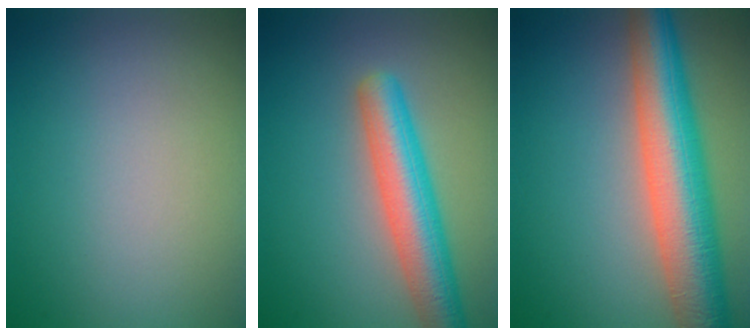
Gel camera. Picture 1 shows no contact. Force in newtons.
{"total": 6.2, "press": 6.2, "slide": 0.3}
{"total": 9.7, "press": 9.7, "slide": 0.6}